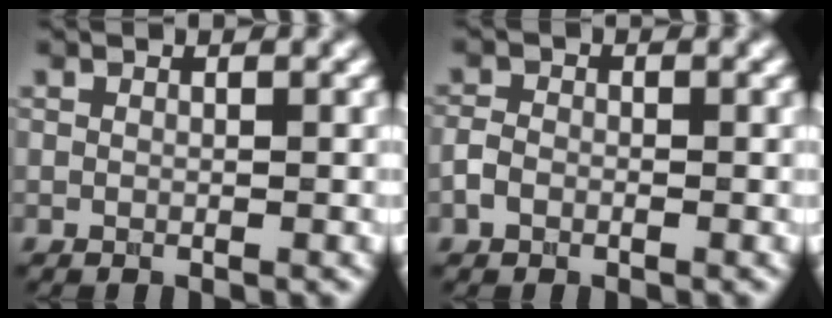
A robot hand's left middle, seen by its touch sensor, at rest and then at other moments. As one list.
[{"total": 1.5, "force": [-0.7, 1.1, 0.7], "torque": [-0.015, 0.003, -0.019]}]